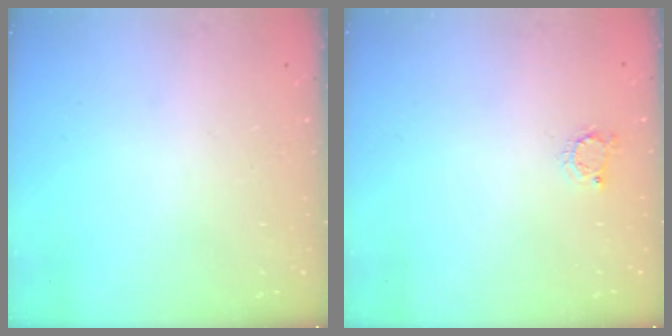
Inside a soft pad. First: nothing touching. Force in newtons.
{"total": 3.0, "press": 3.0, "slide": 0.5}